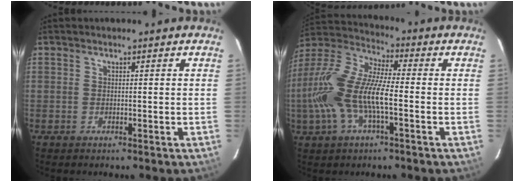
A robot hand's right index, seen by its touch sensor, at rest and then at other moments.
{"total": 16.4, "force": [-3.1, 5.2, 15.3], "torque": [-0.313, 0.000, -0.064]}